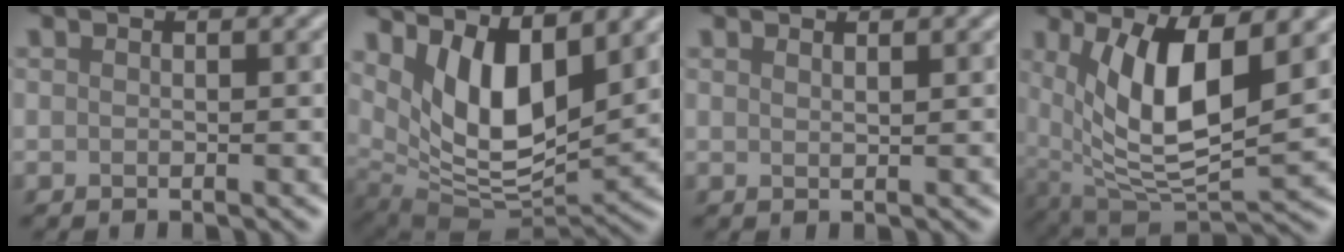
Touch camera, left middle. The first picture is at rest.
{"total": 9.3, "force": [3.9, 4.3, 7.2], "torque": [-0.141, -0.017, 0.074]}
{"total": 0.9, "force": [0.7, 0.2, 0.4], "torque": [0.000, 0.000, 0.011]}
{"total": 9.4, "force": [2.8, 3.4, 8.3], "torque": [-0.162, -0.011, 0.051]}